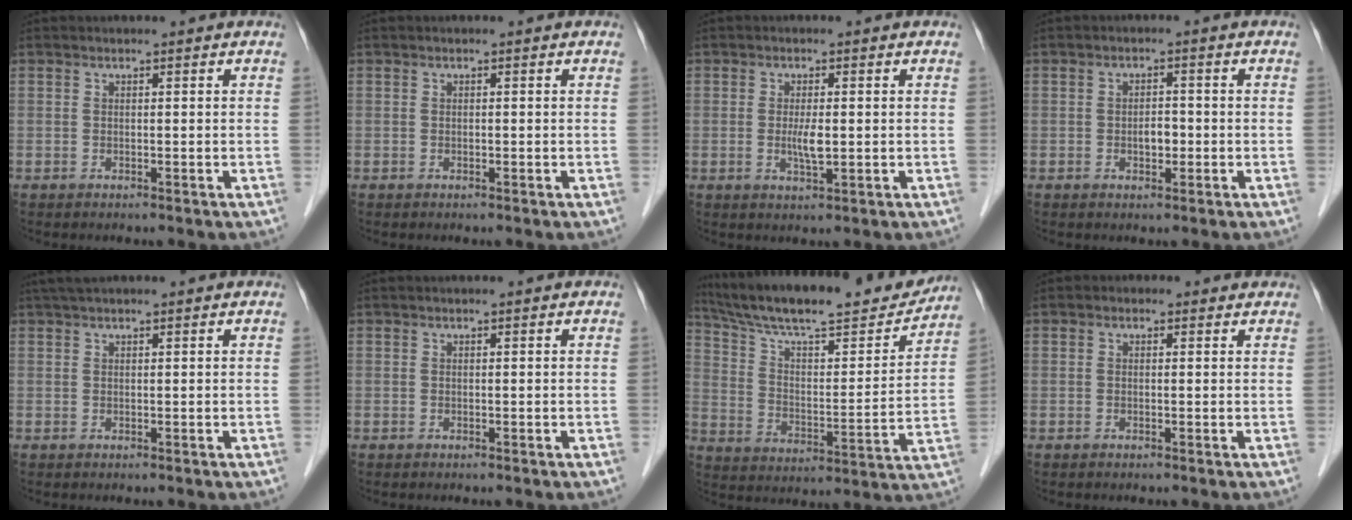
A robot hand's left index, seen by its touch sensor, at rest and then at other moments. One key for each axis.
{"total": 0.0}
{"total": 3.0, "fx": -0.2, "fy": 0.6, "fz": 2.9, "tx": -0.058, "ty": -0.005, "tz": -0.001}
{"total": 2.3, "fx": -0.6, "fy": 1.2, "fz": 1.8, "tx": -0.027, "ty": 0.003, "tz": -0.007}
{"total": 3.0, "fx": 2.5, "fy": 0.0, "fz": 1.5, "tx": -0.021, "ty": 0.030, "tz": 0.045}
{"total": 0.0}
{"total": 23.6, "fx": 20.9, "fy": 3.3, "fz": 10.5, "tx": -0.178, "ty": -0.013, "tz": 0.311}
{"total": 1.0, "fx": 0.5, "fy": 0.9, "fz": 0.2, "tx": -0.005, "ty": 0.005, "tz": 0.000}